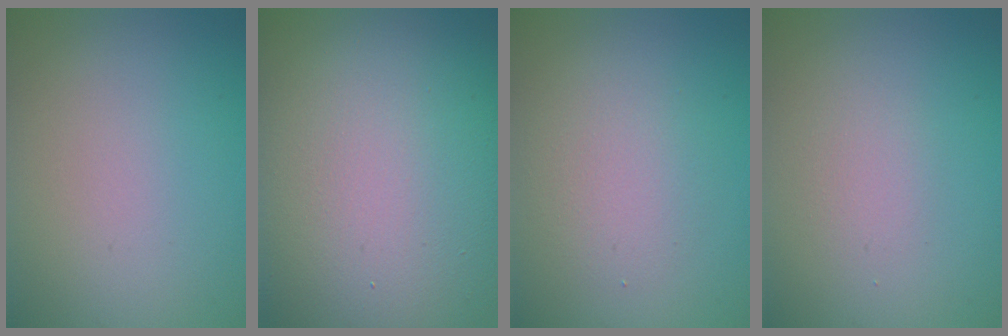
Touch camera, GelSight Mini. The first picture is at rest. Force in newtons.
{"total": 21.1, "press": 21.1, "slide": 0.8}
{"total": 2.9, "press": 2.9, "slide": 0.2}
{"total": 1.2, "press": 1.2, "slide": 0.0}